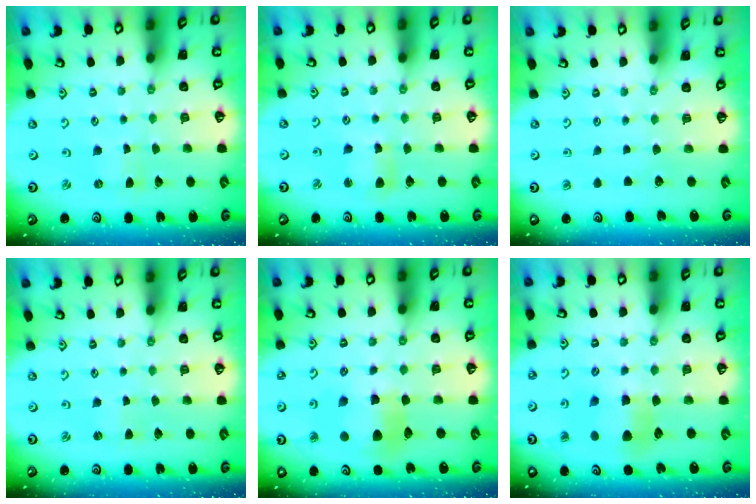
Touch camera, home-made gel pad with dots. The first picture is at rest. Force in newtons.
{"total": 4.7, "press": 4.7, "slide": 0.6}
{"total": 0.0}
{"total": 1.1, "press": 1.1, "slide": 0.3}
{"total": 10.5, "press": 10.5, "slide": 1.2}
{"total": 7.2, "press": 7.2, "slide": 0.6}